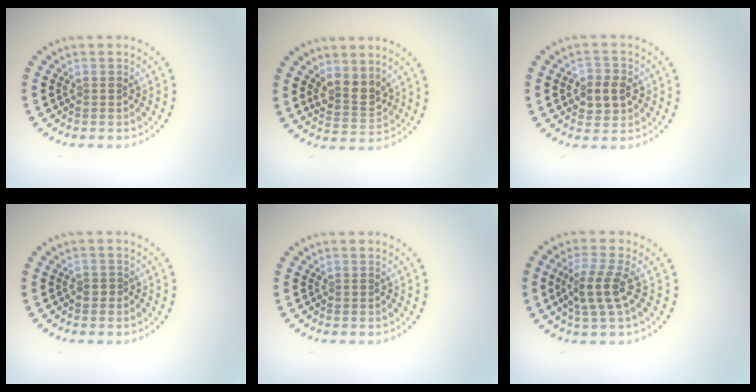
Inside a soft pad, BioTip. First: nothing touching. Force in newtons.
{"total": 2.6, "press": 2.4, "slide": 1.2}
{"total": 2.9, "press": 2.9, "slide": 0.4}
{"total": 0.6, "press": 0.3, "slide": 0.5}
{"total": 0.0}
{"total": 3.2, "press": 2.8, "slide": 1.6}